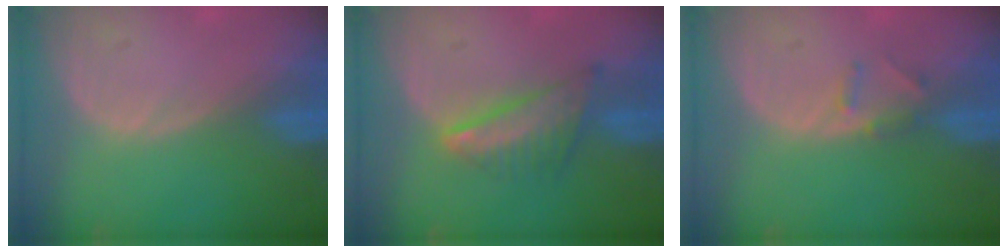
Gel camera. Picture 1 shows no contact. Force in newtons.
{"total": 6.9, "press": 6.0, "slide": 3.3}
{"total": 1.9, "press": 1.7, "slide": 0.9}